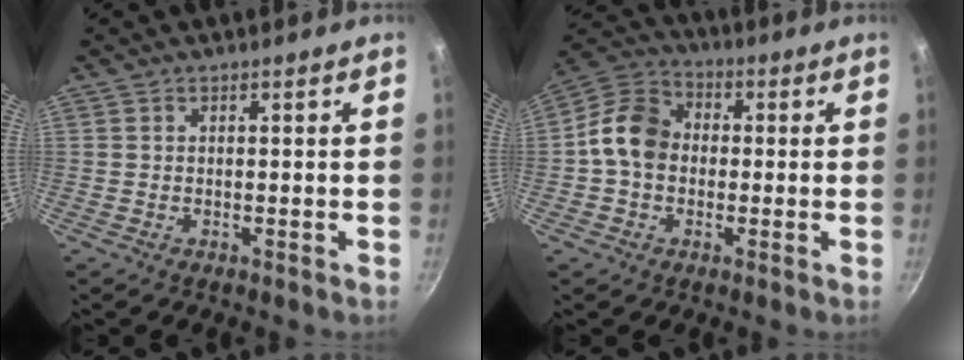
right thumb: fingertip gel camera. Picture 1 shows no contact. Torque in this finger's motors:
{"motor_torque": [1.73, 1.43, 0.52, -0.60, 0.07]}